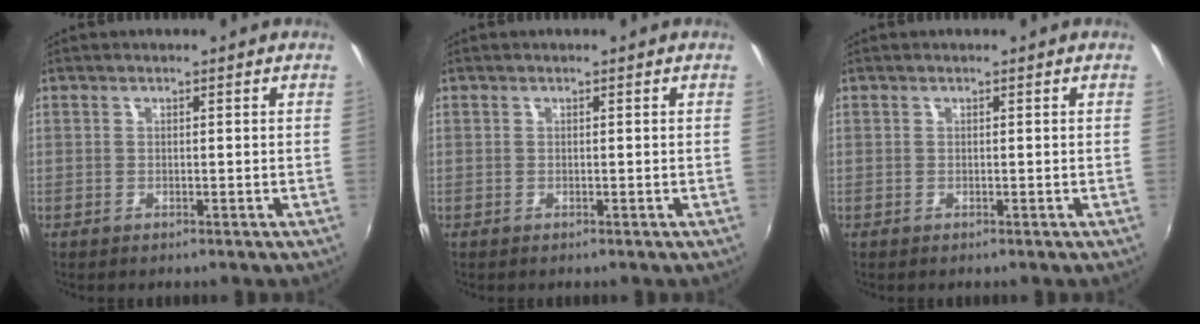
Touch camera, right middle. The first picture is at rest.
{"total": 0.0}
{"total": 0.0}